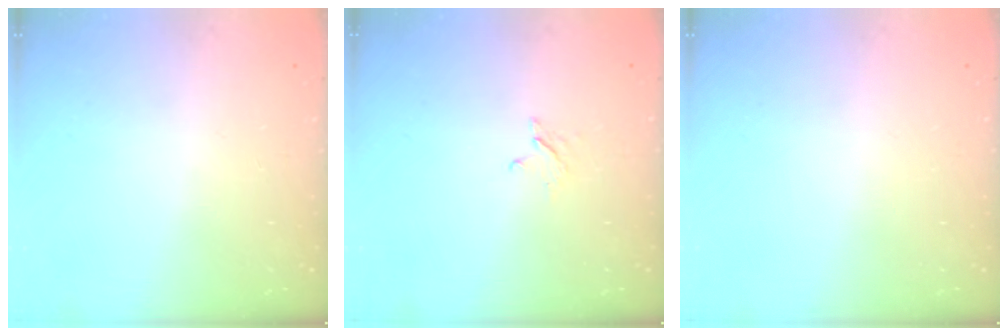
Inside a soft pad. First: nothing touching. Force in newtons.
{"total": 2.6, "press": 2.6, "slide": 0.3}
{"total": 0.0}